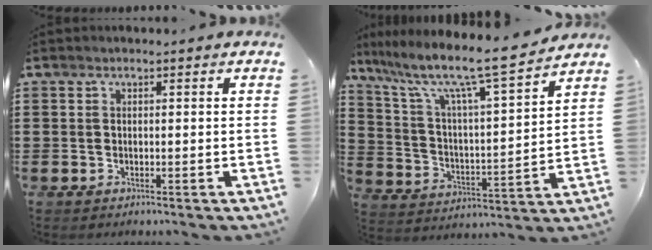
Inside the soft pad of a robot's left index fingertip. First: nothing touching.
{"total": 10.2, "force": [8.3, 0.7, 5.9], "torque": [-0.141, -0.062, 0.130]}